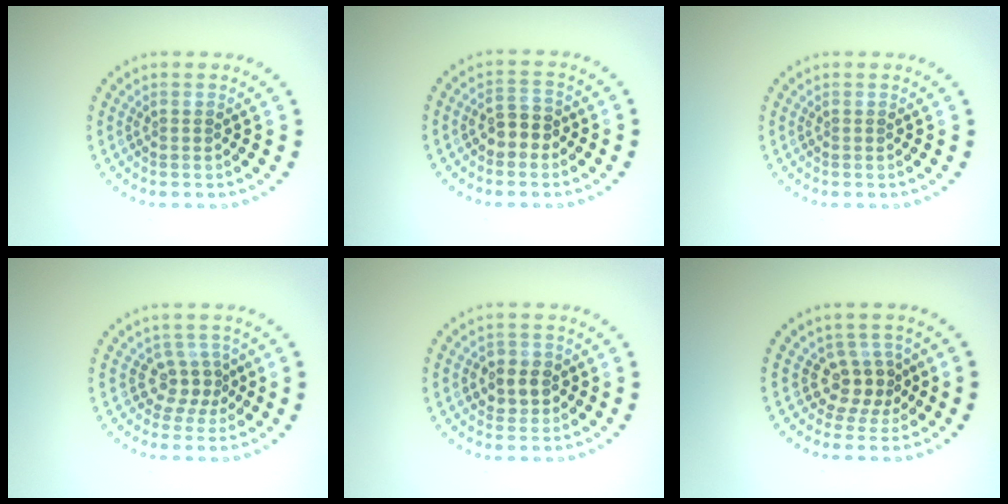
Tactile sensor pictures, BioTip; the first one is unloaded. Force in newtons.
{"total": 2.4, "press": 2.3, "slide": 0.8}
{"total": 0.0}
{"total": 2.5, "press": 1.8, "slide": 1.8}
{"total": 2.8, "press": 2.7, "slide": 0.6}
{"total": 2.7, "press": 2.1, "slide": 1.6}